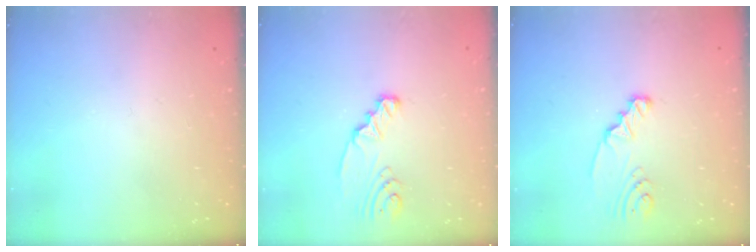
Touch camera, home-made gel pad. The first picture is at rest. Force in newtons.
{"total": 2.7, "press": 2.6, "slide": 0.3}
{"total": 2.4, "press": 2.4, "slide": 0.3}